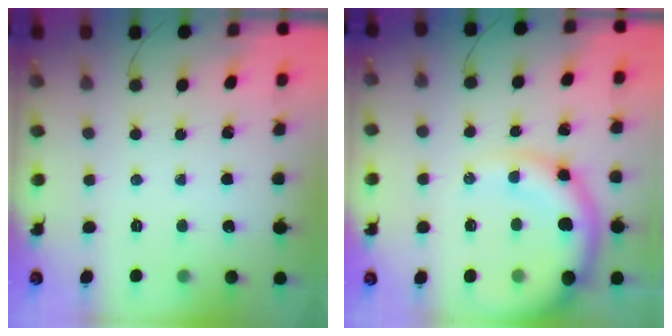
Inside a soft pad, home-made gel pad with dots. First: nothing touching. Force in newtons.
{"total": 10.7, "press": 10.3, "slide": 3.0}